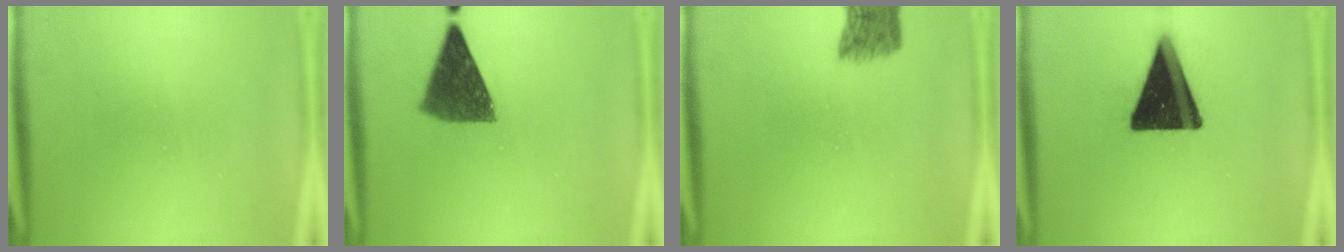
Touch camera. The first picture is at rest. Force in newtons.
{"total": 9.7}
{"total": 5.2}
{"total": 18.8}